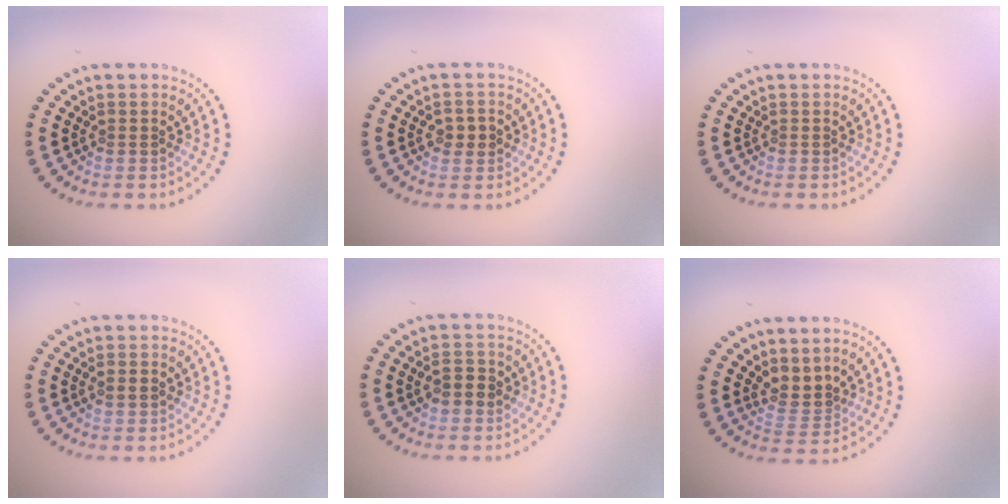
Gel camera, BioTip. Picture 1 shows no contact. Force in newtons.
{"total": 1.9, "press": 1.9, "slide": 0.1}
{"total": 0.0}
{"total": 1.8, "press": 1.8, "slide": 0.2}
{"total": 2.3, "press": 2.3, "slide": 0.3}
{"total": 2.4, "press": 1.7, "slide": 1.7}